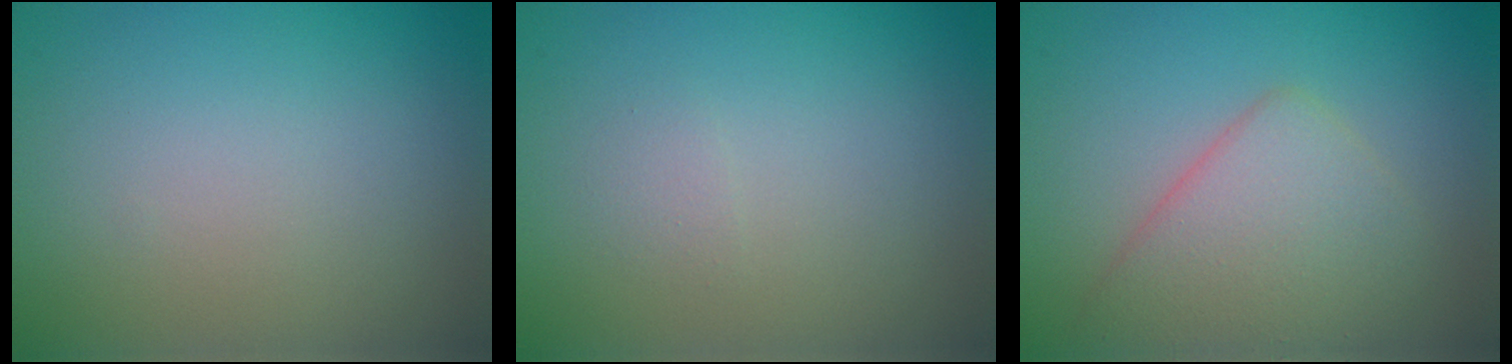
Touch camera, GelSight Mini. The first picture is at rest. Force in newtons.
{"total": 0.7, "press": 0.7, "slide": 0.0}
{"total": 4.8, "press": 4.8, "slide": 0.2}